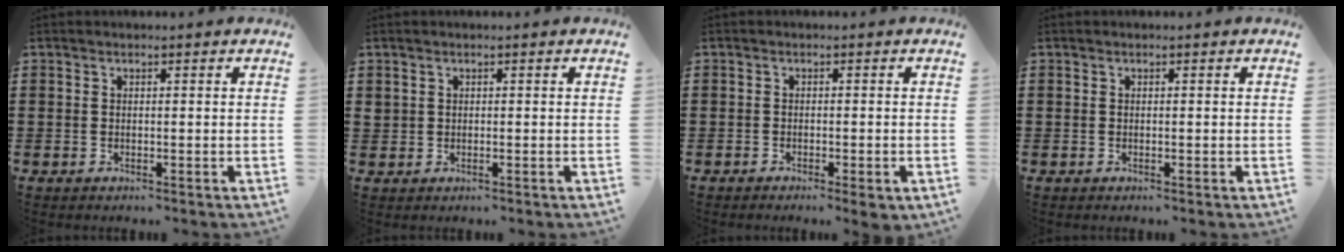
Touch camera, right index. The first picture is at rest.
{"total": 0.7, "force": [0.3, 0.5, 0.3], "torque": [-0.008, 0.003, 0.006]}
{"total": 1.3, "force": [-1.1, 0.3, 0.7], "torque": [-0.014, -0.001, -0.021]}
{"total": 0.0}